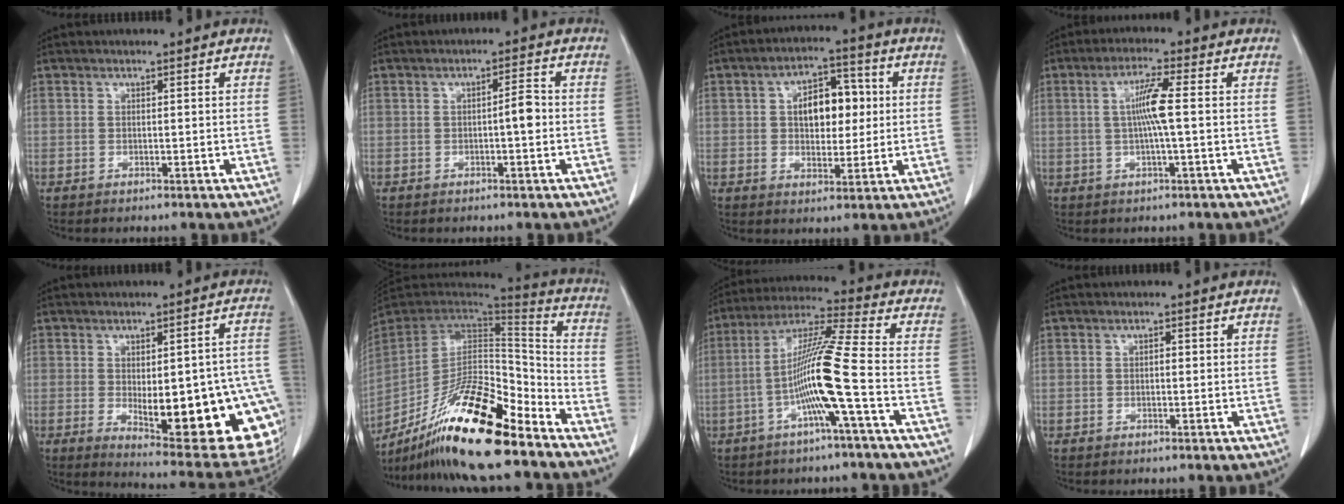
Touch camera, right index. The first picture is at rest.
{"total": 2.8, "force": [-0.4, 0.4, 2.7], "torque": [-0.040, 0.004, -0.009]}
{"total": 8.7, "force": [1.2, 4.9, 7.0], "torque": [-0.115, 0.022, 0.022]}
{"total": 5.6, "force": [0.3, -0.1, 5.6], "torque": [-0.107, 0.005, 0.005]}
{"total": 22.0, "force": [-5.5, 6.8, 20.1], "torque": [-0.171, 0.005, -0.049]}
{"total": 21.4, "force": [-15.3, 3.9, 14.4], "torque": [-0.255, -0.005, -0.267]}
{"total": 11.8, "force": [-3.4, -1.6, 11.2], "torque": [-0.214, 0.009, -0.070]}
{"total": 0.6, "force": [0.0, 0.3, 0.6], "torque": [-0.009, 0.002, -0.001]}